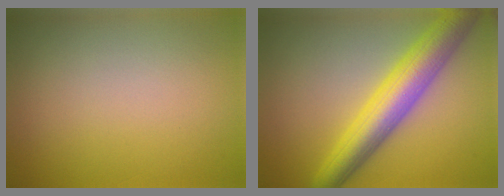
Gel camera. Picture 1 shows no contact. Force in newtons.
{"total": 7.3, "press": 7.2, "slide": 0.3}